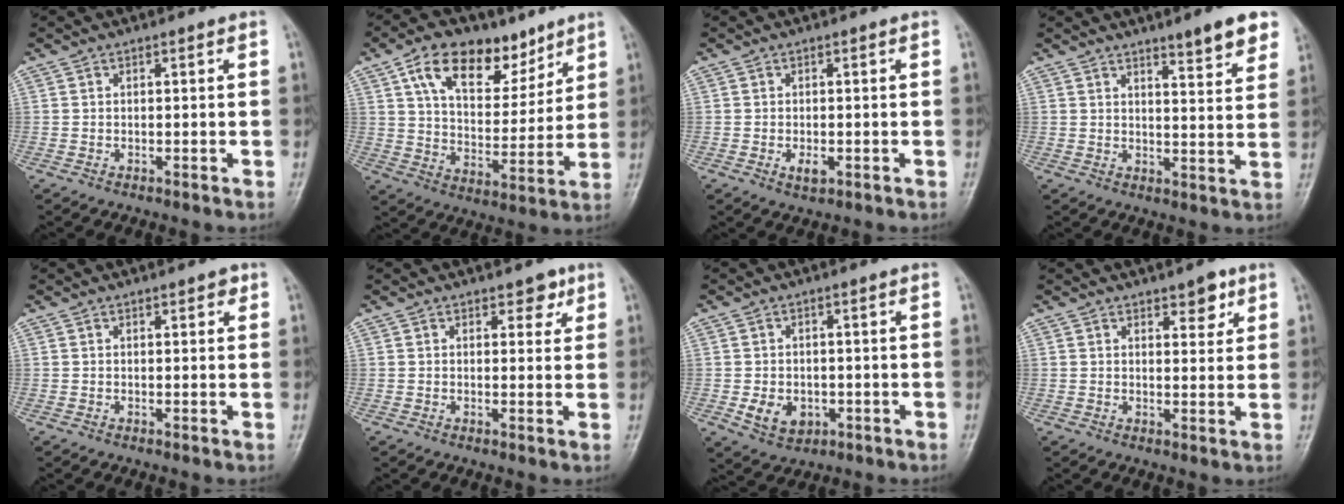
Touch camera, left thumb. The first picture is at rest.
{"total": 16.7, "force": [9.8, 9.4, 9.8], "torque": [-0.117, -0.036, 0.167]}
{"total": 2.4, "force": [-0.7, 1.4, 1.9], "torque": [-0.029, -0.002, -0.010]}
{"total": 7.7, "force": [5.4, 1.5, 5.3], "torque": [-0.058, -0.033, 0.073]}
{"total": 1.4, "force": [0.8, 0.7, 0.9], "torque": [-0.004, -0.001, 0.007]}
{"total": 2.9, "force": [1.8, 1.8, 1.5], "torque": [0.001, -0.008, 0.022]}
{"total": 5.7, "force": [-1.4, 4.4, 3.3], "torque": [-0.043, 0.002, -0.011]}
{"total": 4.1, "force": [2.5, 2.0, 2.5], "torque": [-0.013, -0.014, 0.034]}